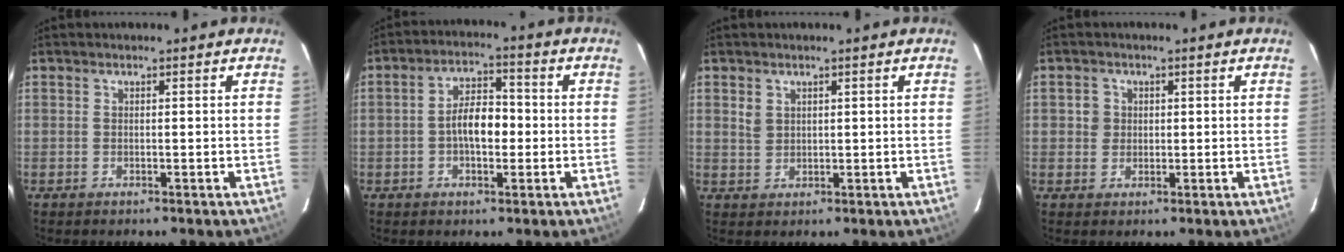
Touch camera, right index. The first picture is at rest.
{"total": 6.8, "force": [-1.0, 3.6, 5.7], "torque": [-0.103, 0.016, -0.016]}
{"total": 2.4, "force": [1.1, 1.9, 0.9], "torque": [-0.013, 0.004, 0.024]}
{"total": 2.7, "force": [0.4, 2.7, 0.4], "torque": [0.000, 0.011, 0.004]}